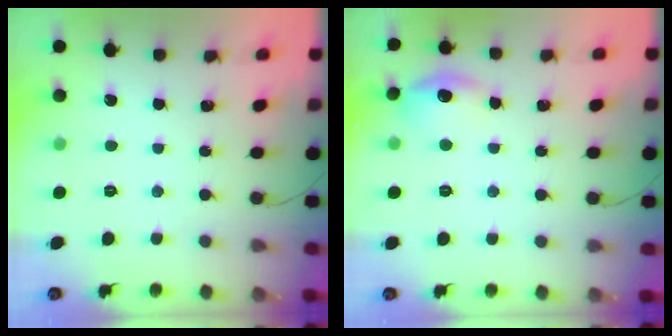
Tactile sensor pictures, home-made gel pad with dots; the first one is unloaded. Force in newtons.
{"total": 9.6, "press": 9.3, "slide": 2.4}